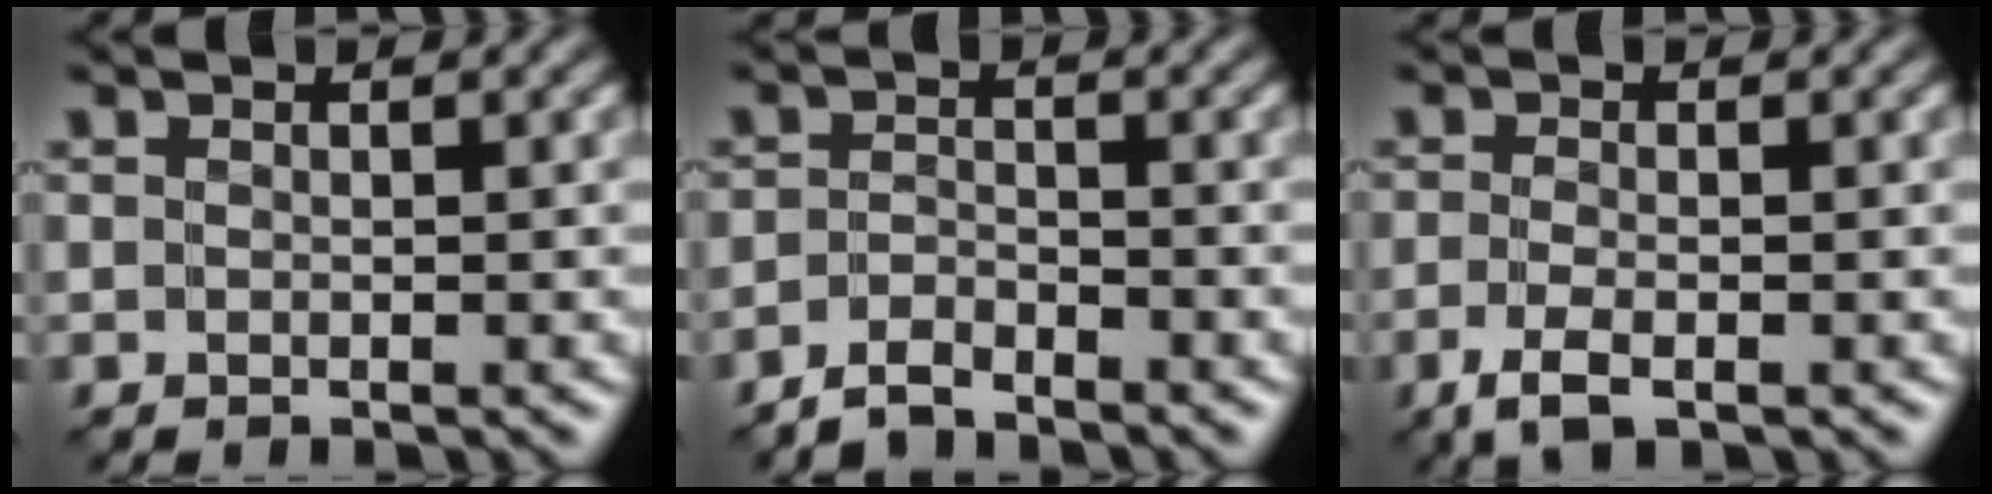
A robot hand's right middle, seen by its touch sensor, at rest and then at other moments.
{"total": 2.1, "force": [-2.0, 0.3, 0.4], "torque": [-0.010, 0.003, -0.046]}
{"total": 2.4, "force": [-1.4, 0.7, 1.9], "torque": [-0.049, -0.005, -0.030]}